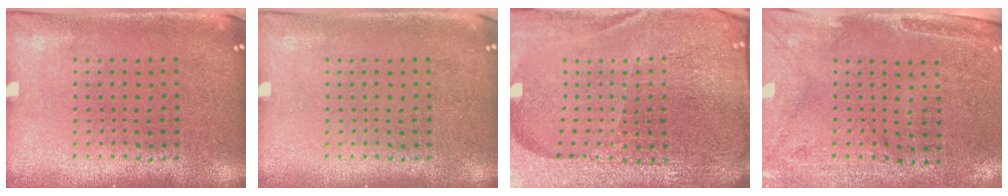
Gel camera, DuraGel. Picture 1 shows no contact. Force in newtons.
{"total": 0.0}
{"total": 6.3, "press": 5.6, "slide": 3.1}
{"total": 3.0, "press": 2.5, "slide": 1.6}